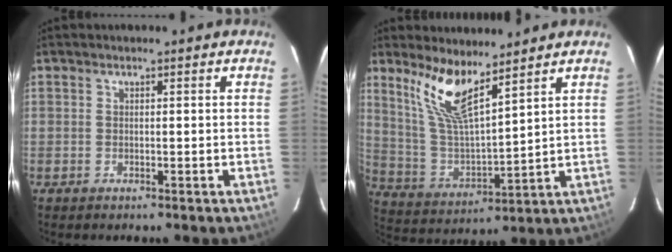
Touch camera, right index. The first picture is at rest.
{"total": 11.1, "force": [7.9, 2.1, 7.5], "torque": [-0.151, -0.007, 0.167]}